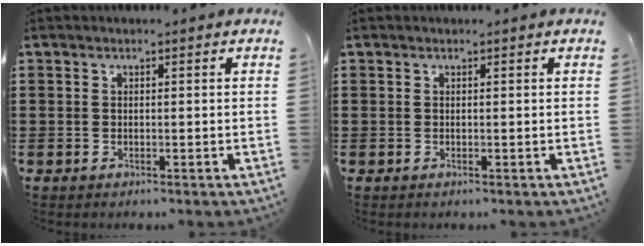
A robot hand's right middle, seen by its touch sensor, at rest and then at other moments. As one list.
[{"total": 0.0}]